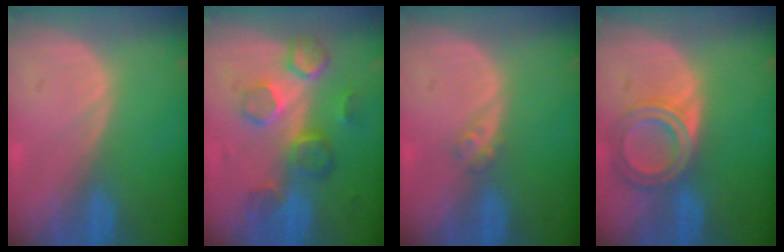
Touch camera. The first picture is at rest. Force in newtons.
{"total": 8.4, "press": 7.7, "slide": 3.5}
{"total": 1.6, "press": 1.4, "slide": 0.8}
{"total": 6.4, "press": 5.7, "slide": 3.0}